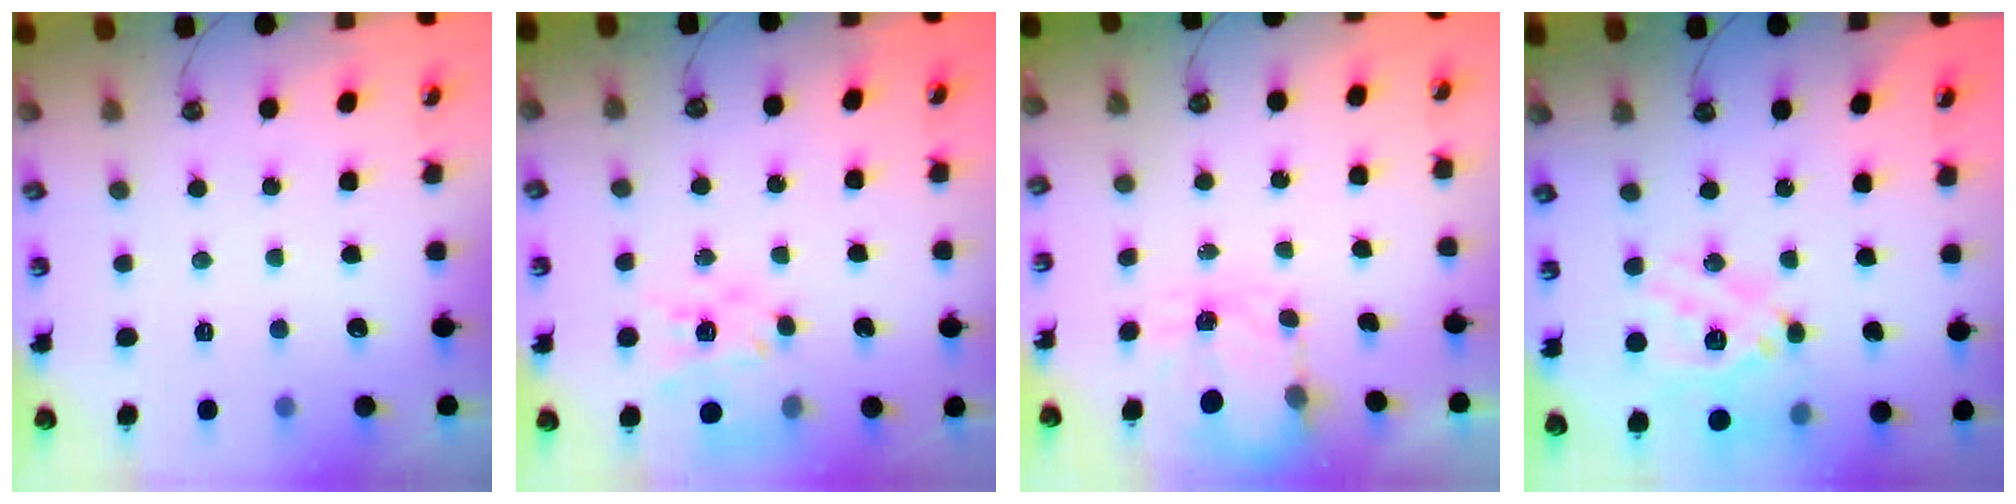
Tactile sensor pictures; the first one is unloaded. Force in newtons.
{"total": 13.0, "press": 13.0, "slide": 1.1}
{"total": 3.4, "press": 3.4, "slide": 0.5}
{"total": 20.5, "press": 20.4, "slide": 2.4}